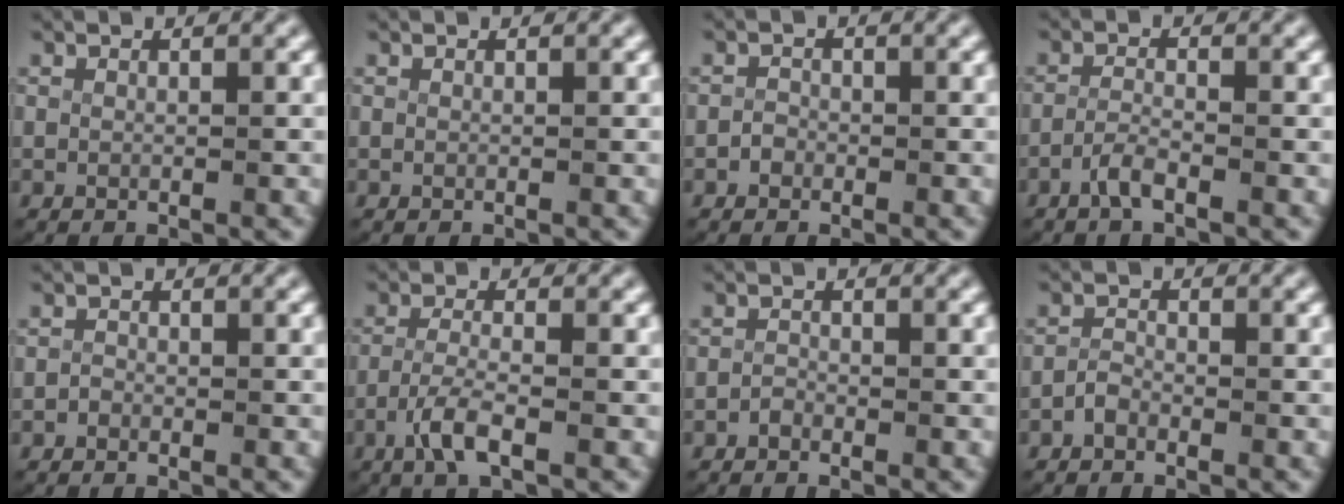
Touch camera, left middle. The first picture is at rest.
{"total": 0.0}
{"total": 0.9, "force": [-0.6, 0.6, 0.0], "torque": [-0.009, -0.010, -0.008]}
{"total": 2.0, "force": [-1.6, 0.2, 1.1], "torque": [-0.030, -0.007, -0.029]}
{"total": 0.6, "force": [-0.5, 0.2, -0.1], "torque": [-0.007, -0.012, -0.005]}
{"total": 3.3, "force": [-2.0, 0.6, 2.6], "torque": [-0.064, -0.013, -0.031]}
{"total": 0.9, "force": [-0.8, 0.3, -0.1], "torque": [-0.008, -0.012, -0.012]}
{"total": 1.3, "force": [-1.2, 0.5, 0.1], "torque": [-0.015, -0.010, -0.020]}